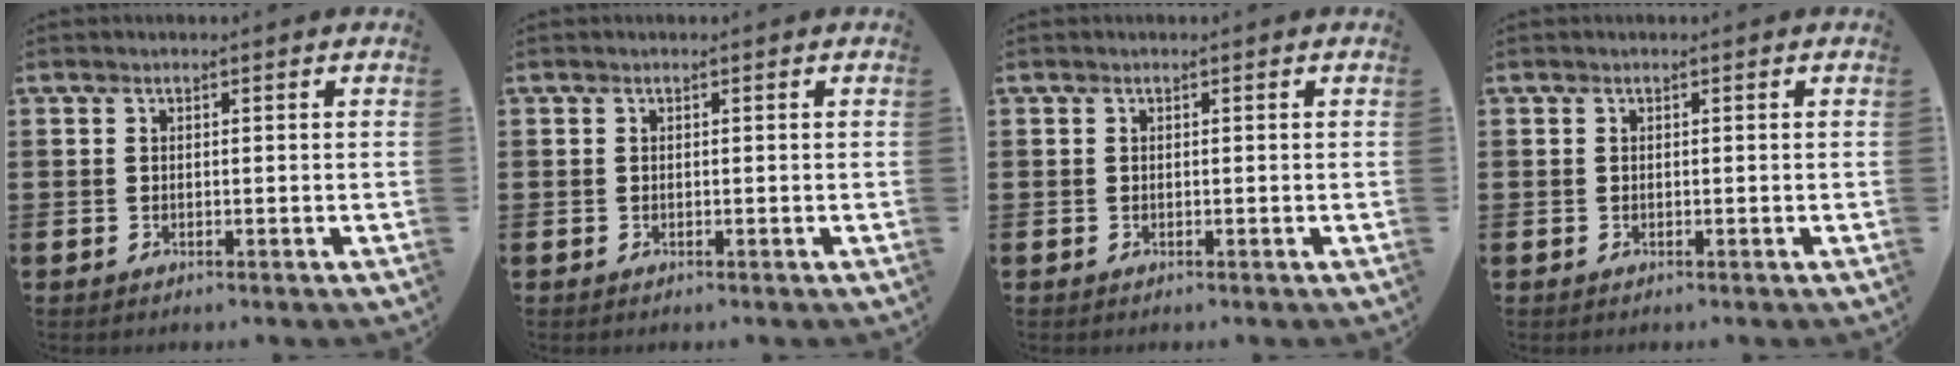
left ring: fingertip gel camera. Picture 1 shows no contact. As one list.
[{"total": 0.0}, {"total": 0.0}, {"total": 0.0}]